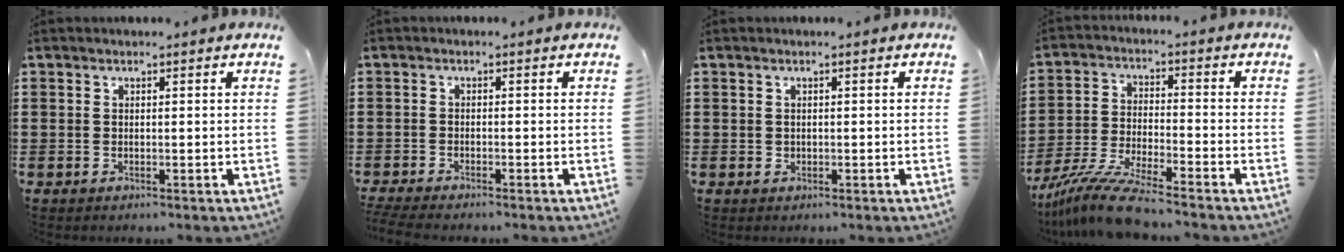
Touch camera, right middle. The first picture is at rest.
{"total": 2.0, "force": [-1.9, -0.2, 0.5], "torque": [-0.019, -0.007, -0.041]}
{"total": 0.6, "force": [0.1, 0.5, 0.1], "torque": [-0.003, 0.005, 0.002]}
{"total": 9.2, "force": [-8.2, 0.0, 4.2], "torque": [-0.090, -0.003, -0.160]}